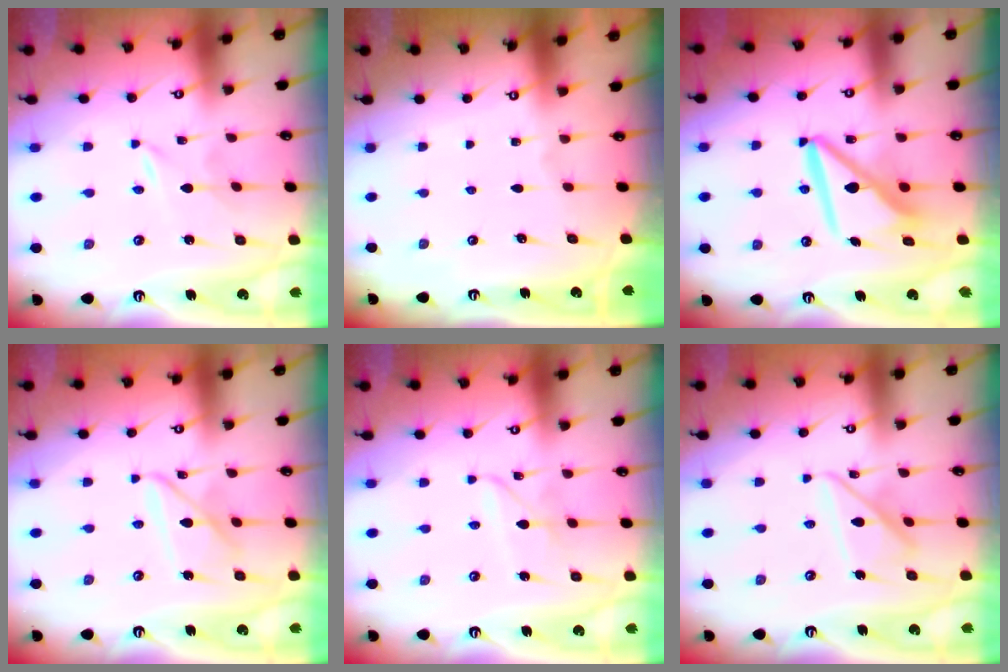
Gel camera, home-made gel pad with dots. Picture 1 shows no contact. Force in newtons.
{"total": 0.0}
{"total": 11.2, "press": 11.1, "slide": 1.3}
{"total": 11.0, "press": 11.0, "slide": 1.0}
{"total": 3.0, "press": 3.0, "slide": 0.1}
{"total": 12.6, "press": 12.5, "slide": 1.2}